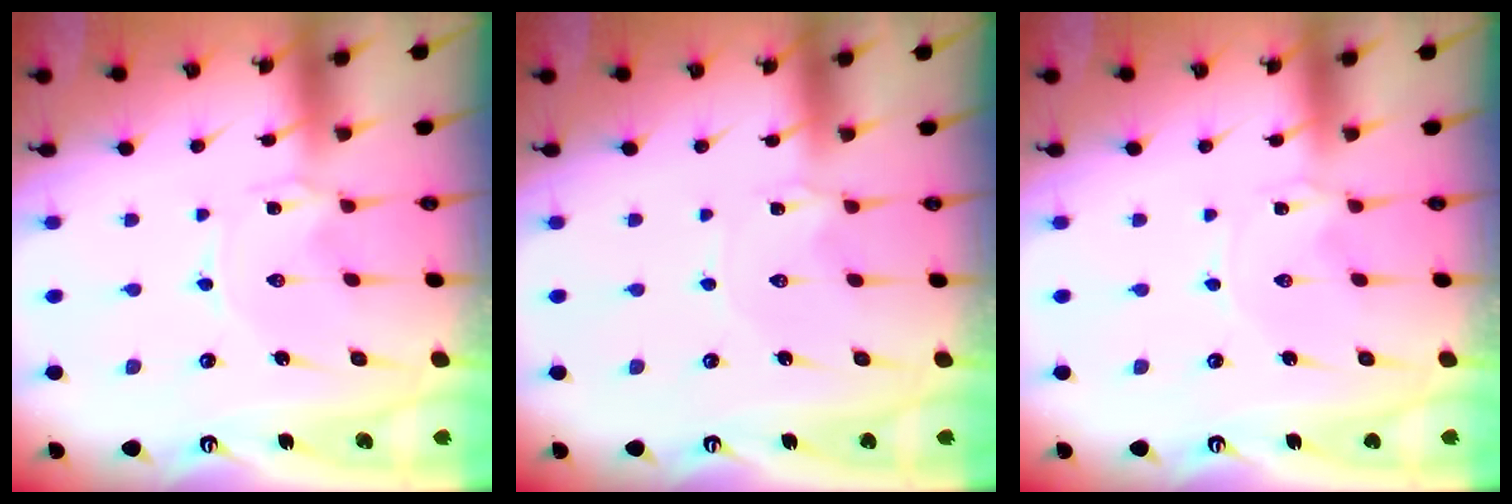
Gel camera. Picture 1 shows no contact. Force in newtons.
{"total": 1.6, "press": 1.6, "slide": 0.3}
{"total": 1.2, "press": 1.2, "slide": 0.3}